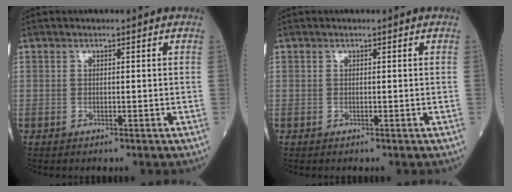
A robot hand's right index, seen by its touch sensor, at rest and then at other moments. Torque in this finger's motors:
{"motor_torque": [0.05, -0.05, 0.04, 0.00]}